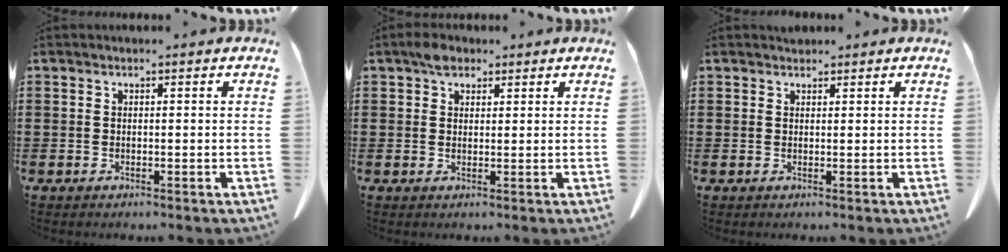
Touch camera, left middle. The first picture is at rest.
{"total": 2.7, "force": [1.9, 1.6, 1.0], "torque": [-0.017, 0.003, 0.035]}
{"total": 1.1, "force": [1.0, 0.5, 0.0], "torque": [-0.003, 0.001, 0.020]}